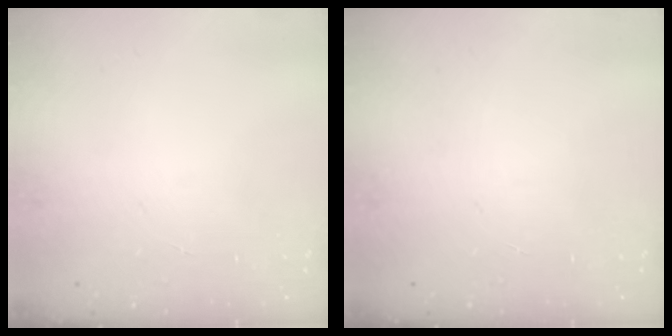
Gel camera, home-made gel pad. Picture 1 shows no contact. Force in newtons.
{"total": 0.0}